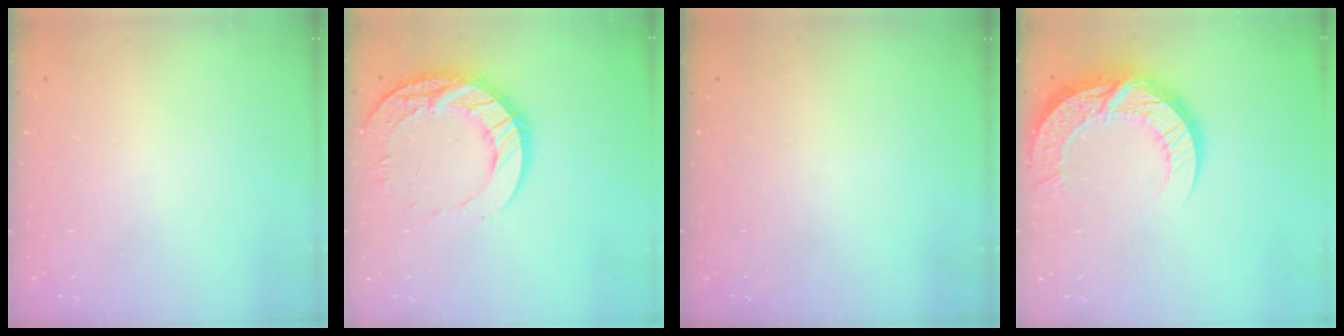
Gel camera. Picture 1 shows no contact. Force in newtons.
{"total": 17.2, "press": 17.1, "slide": 1.5}
{"total": 0.0}
{"total": 16.6, "press": 16.5, "slide": 1.4}